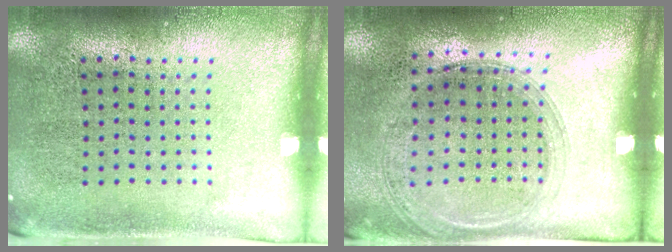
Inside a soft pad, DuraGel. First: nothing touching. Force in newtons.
{"total": 1.3, "press": 1.2, "slide": 0.5}